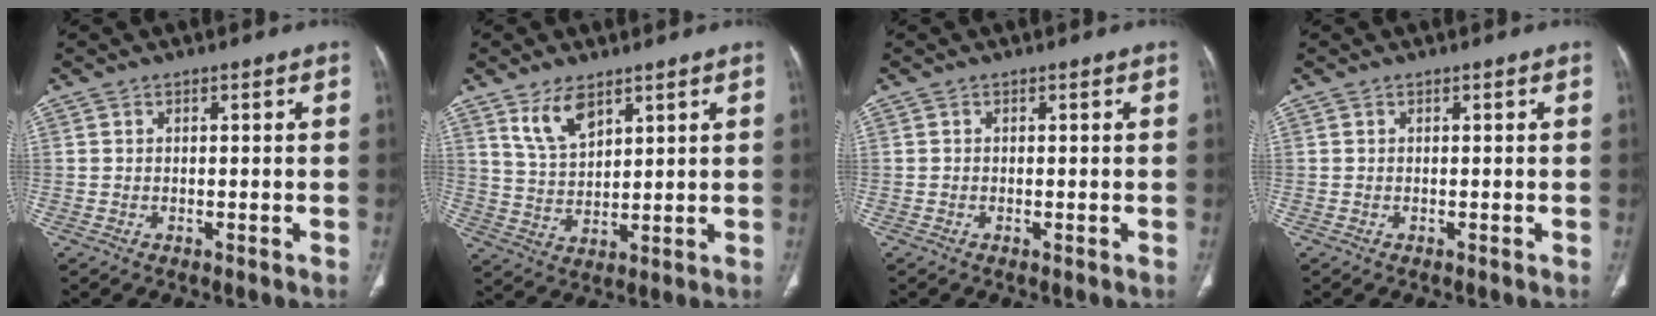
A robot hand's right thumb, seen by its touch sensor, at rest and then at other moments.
{"total": 7.1, "force": [4.6, 3.4, 4.3], "torque": [-0.069, -0.027, 0.096]}
{"total": 0.0}
{"total": 0.0}